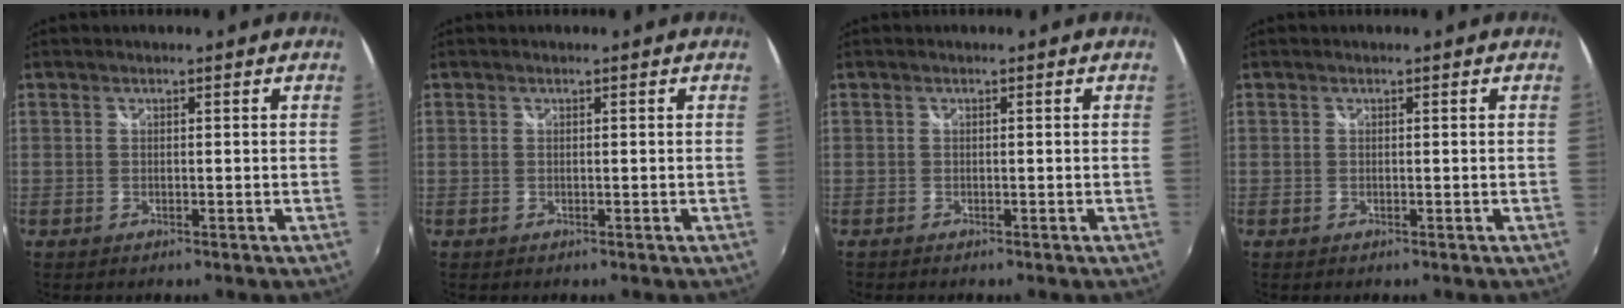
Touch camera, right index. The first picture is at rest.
{"total": 0.0}
{"total": 0.7, "force": [-0.5, 0.5, -0.1], "torque": [-0.001, -0.001, -0.010]}
{"total": 0.0}